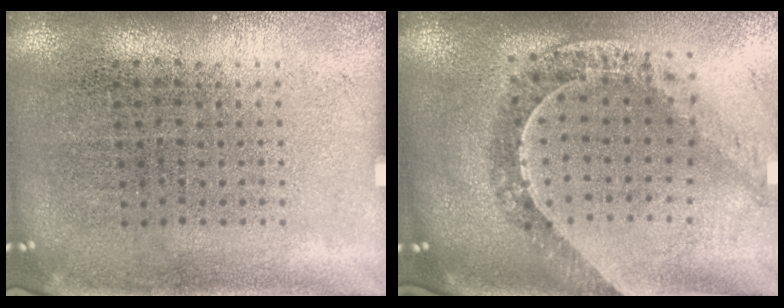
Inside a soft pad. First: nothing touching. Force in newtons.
{"total": 1.1, "press": 1.1, "slide": 0.2}